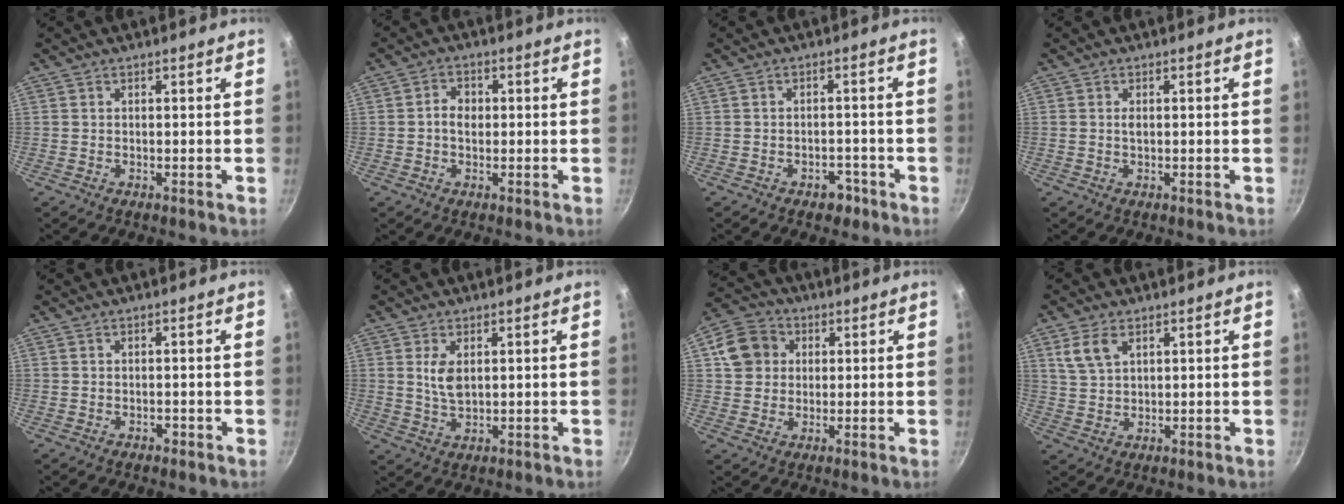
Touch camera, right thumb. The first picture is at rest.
{"total": 3.2, "force": [-0.1, 2.4, 2.1], "torque": [-0.028, 0.008, -0.008]}
{"total": 3.2, "force": [-2.0, 2.0, 1.4], "torque": [-0.005, 0.018, -0.025]}
{"total": 1.0, "force": [0.1, 0.5, 0.9], "torque": [-0.017, -0.001, 0.003]}
{"total": 0.8, "force": [-0.5, 0.5, 0.4], "torque": [-0.003, 0.002, -0.011]}
{"total": 4.6, "force": [1.2, 2.4, 3.7], "torque": [-0.071, -0.010, 0.029]}
{"total": 8.7, "force": [2.1, 7.3, 4.2], "torque": [-0.063, 0.009, 0.031]}
{"total": 5.3, "force": [2.7, 3.0, 3.5], "torque": [-0.068, -0.002, 0.060]}